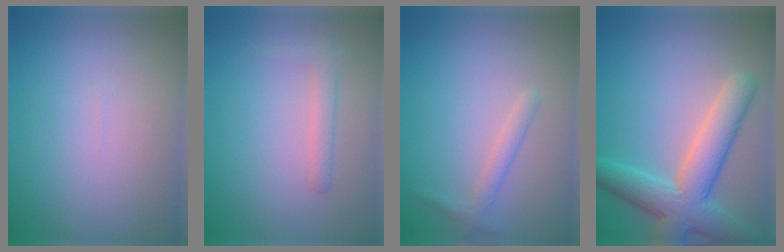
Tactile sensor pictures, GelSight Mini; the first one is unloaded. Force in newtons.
{"total": 0.9, "press": 0.9, "slide": 0.1}
{"total": 1.5, "press": 1.5, "slide": 0.1}
{"total": 7.0, "press": 7.0, "slide": 0.2}